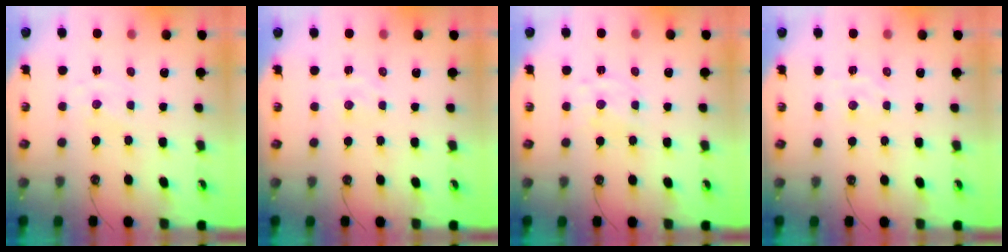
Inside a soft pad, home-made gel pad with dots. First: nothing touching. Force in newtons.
{"total": 2.6, "press": 2.6, "slide": 0.4}
{"total": 2.8, "press": 2.7, "slide": 0.7}
{"total": 2.4, "press": 2.3, "slide": 0.6}